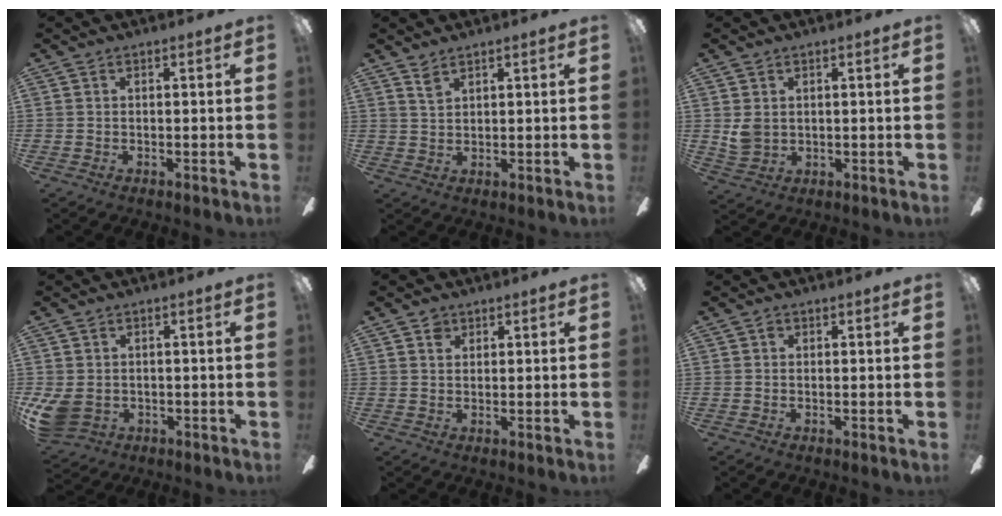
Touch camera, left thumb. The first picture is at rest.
{"total": 2.6, "force": [2.1, 1.1, 1.1], "torque": [-0.027, -0.001, 0.040]}
{"total": 4.2, "force": [1.2, 3.2, 2.3], "torque": [-0.053, 0.005, 0.023]}
{"total": 6.1, "force": [-1.3, 4.8, 3.5], "torque": [-0.091, 0.004, -0.025]}
{"total": 2.2, "force": [1.4, 1.6, 0.7], "torque": [-0.008, 0.000, 0.023]}
{"total": 1.0, "force": [0.2, 0.8, 0.5], "torque": [-0.012, 0.005, 0.003]}